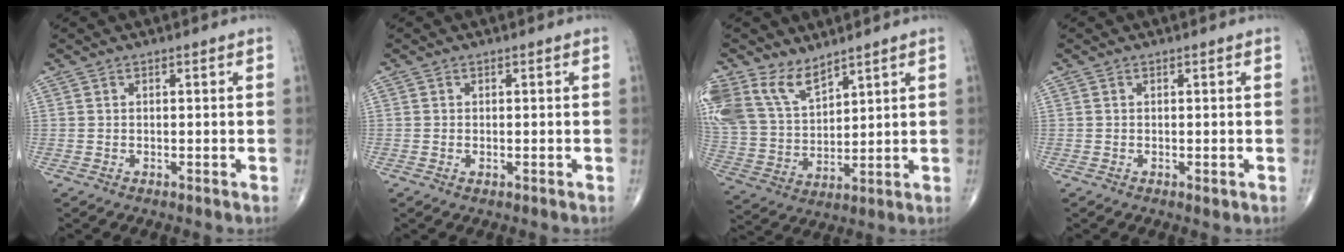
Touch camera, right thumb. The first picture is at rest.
{"total": 0.6, "force": [-0.1, 0.4, 0.5], "torque": [-0.011, 0.000, -0.001]}
{"total": 14.1, "force": [9.4, 7.9, 6.9], "torque": [-0.139, -0.031, 0.199]}
{"total": 0.8, "force": [-0.2, 0.5, 0.6], "torque": [-0.007, -0.002, -0.003]}